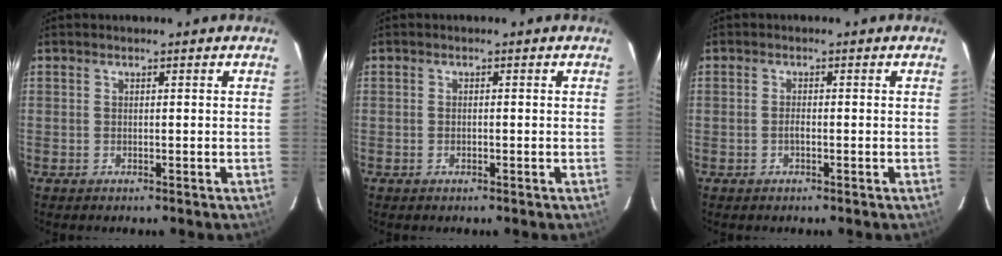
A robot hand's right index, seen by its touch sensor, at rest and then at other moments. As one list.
[{"total": 0.6, "force": [-0.3, 0.3, 0.4], "torque": [-0.007, 0.001, -0.005]}, {"total": 1.0, "force": [-0.4, 0.3, 0.8], "torque": [-0.015, 0.002, -0.008]}]